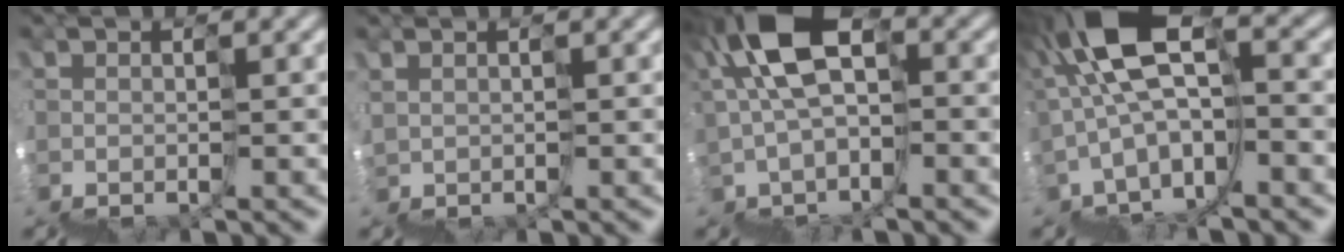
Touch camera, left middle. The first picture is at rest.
{"total": 1.8, "force": [1.2, 0.0, -1.3], "torque": [0.017, 0.003, 0.021]}
{"total": 6.8, "force": [3.1, 4.0, 4.5], "torque": [-0.093, 0.035, 0.042]}
{"total": 7.3, "force": [0.4, 3.8, 6.3], "torque": [-0.123, 0.037, 0.017]}